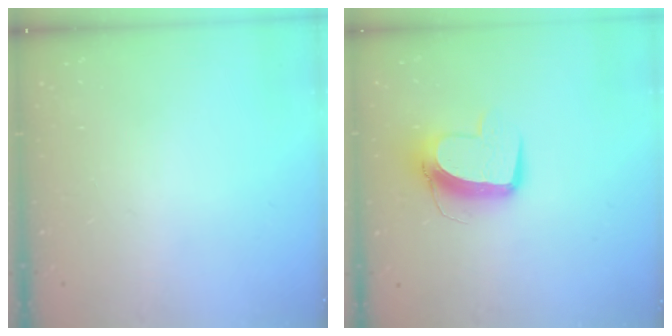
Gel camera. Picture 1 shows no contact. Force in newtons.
{"total": 10.7, "press": 10.6, "slide": 1.1}